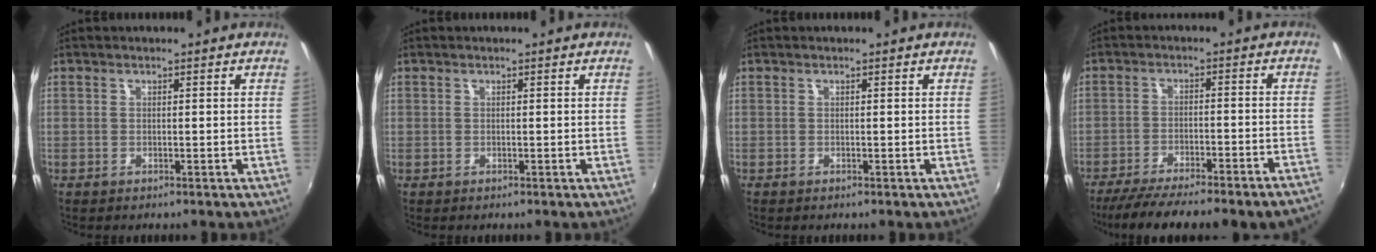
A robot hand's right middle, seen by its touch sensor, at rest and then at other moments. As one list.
[{"total": 0.0}, {"total": 0.0}, {"total": 14.4, "force": [-12.4, 0.4, 7.2], "torque": [-0.134, -0.031, -0.180]}]